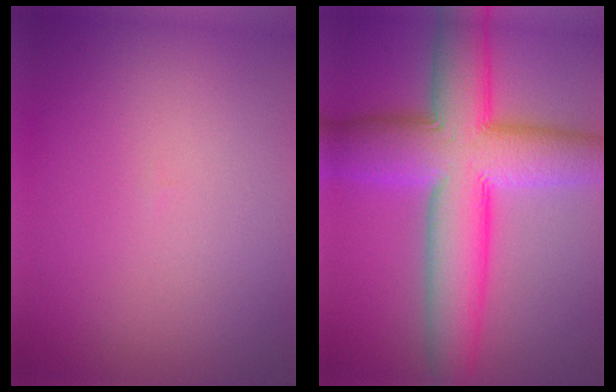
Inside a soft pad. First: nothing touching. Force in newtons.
{"total": 11.9, "press": 11.8, "slide": 0.4}